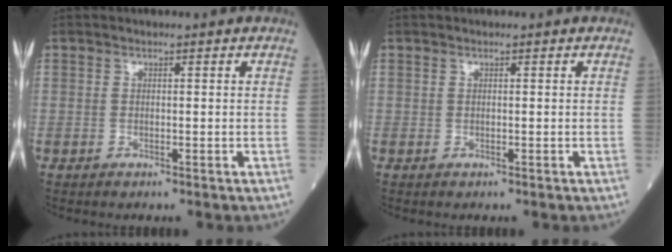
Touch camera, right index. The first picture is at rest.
{"total": 0.0}